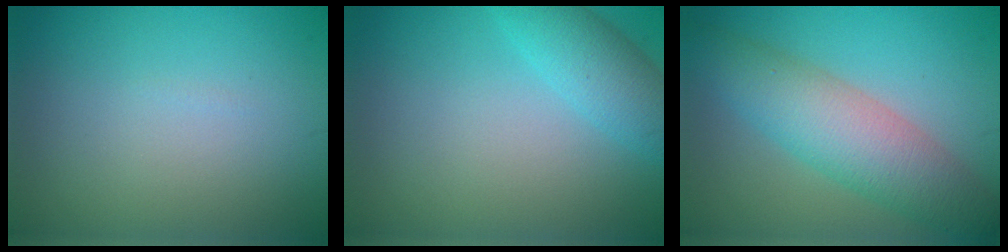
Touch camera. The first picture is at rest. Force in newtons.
{"total": 3.5, "press": 3.5, "slide": 0.2}
{"total": 6.4, "press": 6.4, "slide": 0.1}